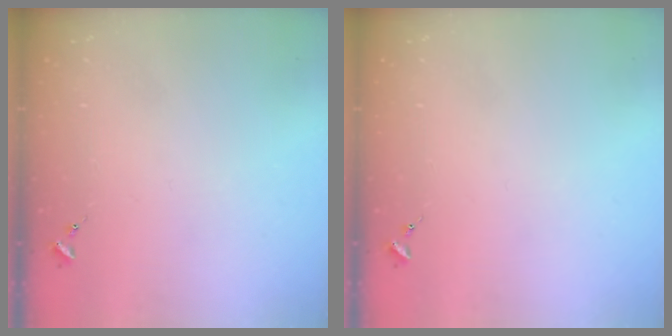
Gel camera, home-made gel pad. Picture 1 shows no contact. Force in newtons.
{"total": 0.0}